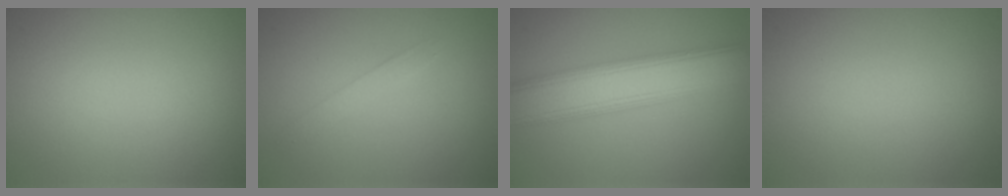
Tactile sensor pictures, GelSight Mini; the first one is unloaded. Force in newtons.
{"total": 1.3, "press": 1.3, "slide": 0.1}
{"total": 8.4, "press": 8.3, "slide": 0.6}
{"total": 0.0}